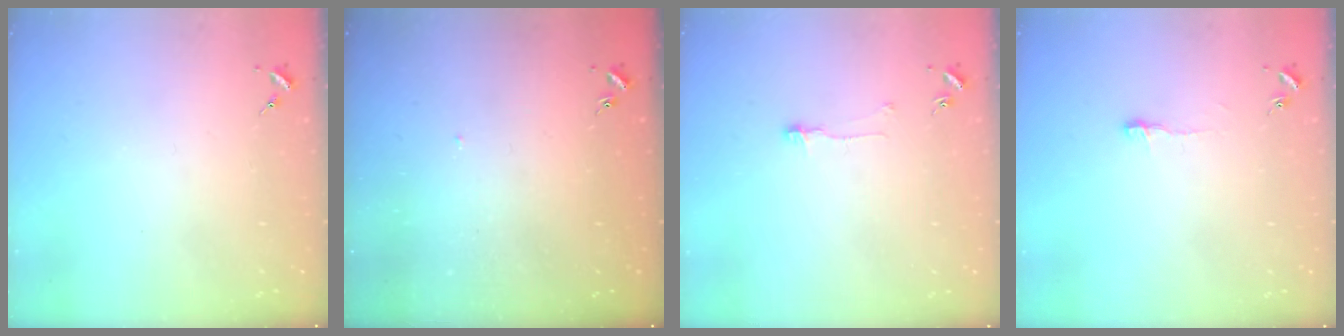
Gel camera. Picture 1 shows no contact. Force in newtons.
{"total": 1.2, "press": 1.2, "slide": 0.1}
{"total": 6.4, "press": 6.4, "slide": 0.4}
{"total": 4.4, "press": 4.3, "slide": 0.4}